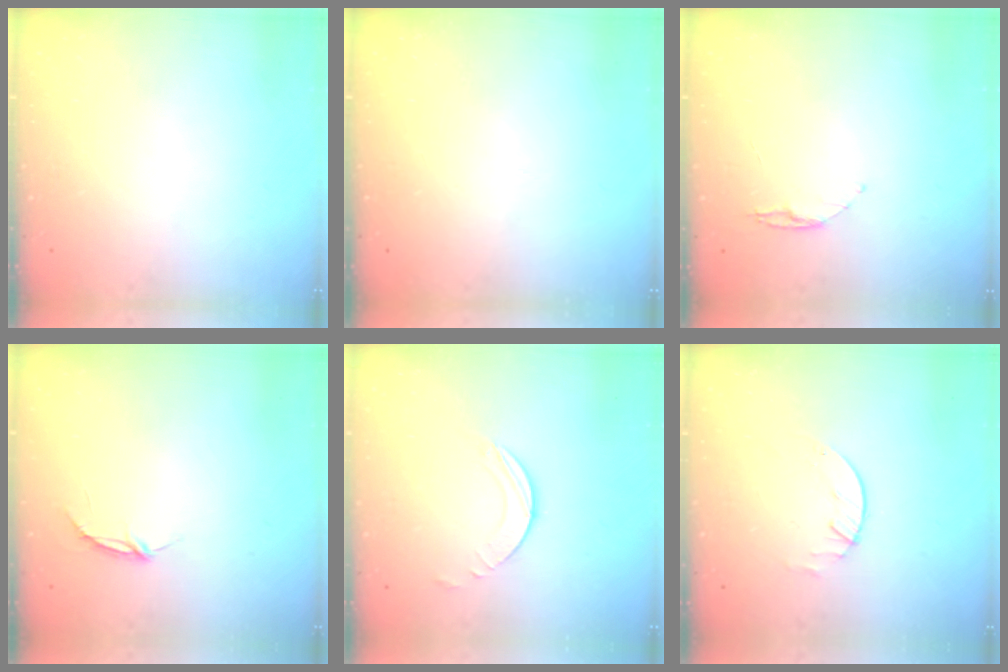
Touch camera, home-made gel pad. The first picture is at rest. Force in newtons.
{"total": 0.0}
{"total": 4.5, "press": 4.4, "slide": 0.4}
{"total": 3.3, "press": 3.3, "slide": 0.3}
{"total": 1.6, "press": 1.6, "slide": 0.2}
{"total": 1.7, "press": 1.7, "slide": 0.2}